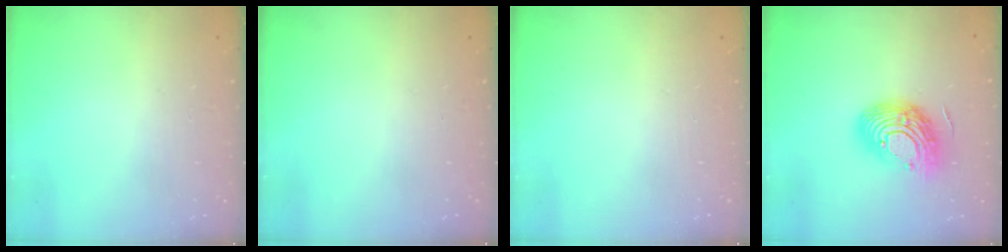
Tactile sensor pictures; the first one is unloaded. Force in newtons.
{"total": 0.0}
{"total": 0.0}
{"total": 15.8, "press": 15.8, "slide": 1.1}